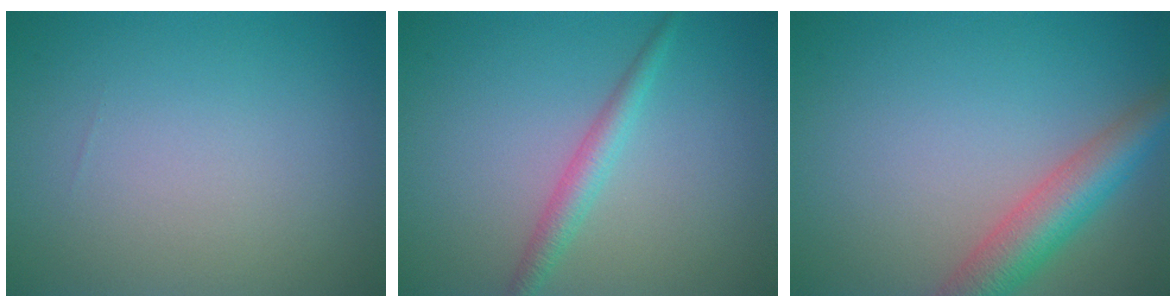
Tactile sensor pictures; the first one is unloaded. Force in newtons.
{"total": 2.2, "press": 2.1, "slide": 0.1}
{"total": 5.2, "press": 5.2, "slide": 0.3}